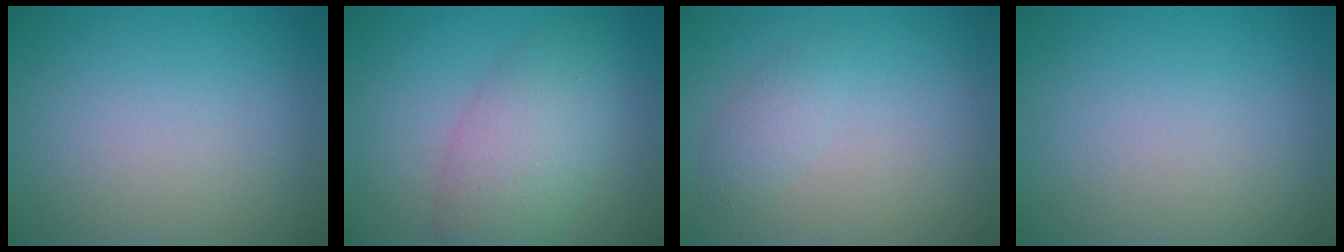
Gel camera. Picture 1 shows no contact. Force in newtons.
{"total": 5.8, "press": 5.8, "slide": 0.1}
{"total": 1.4, "press": 1.4, "slide": 0.1}
{"total": 0.0}